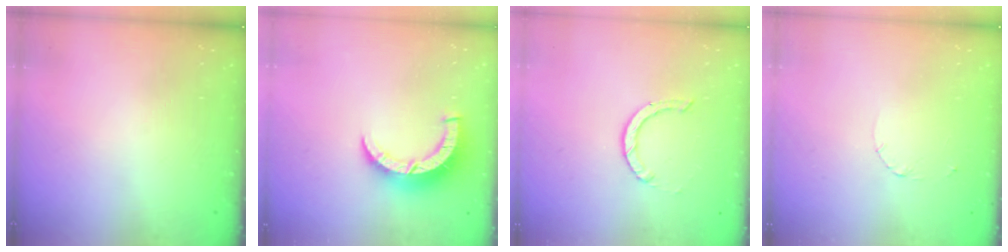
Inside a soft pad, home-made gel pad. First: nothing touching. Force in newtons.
{"total": 8.3, "press": 8.3, "slide": 0.6}
{"total": 0.8, "press": 0.8, "slide": 0.1}
{"total": 1.6, "press": 1.6, "slide": 0.2}